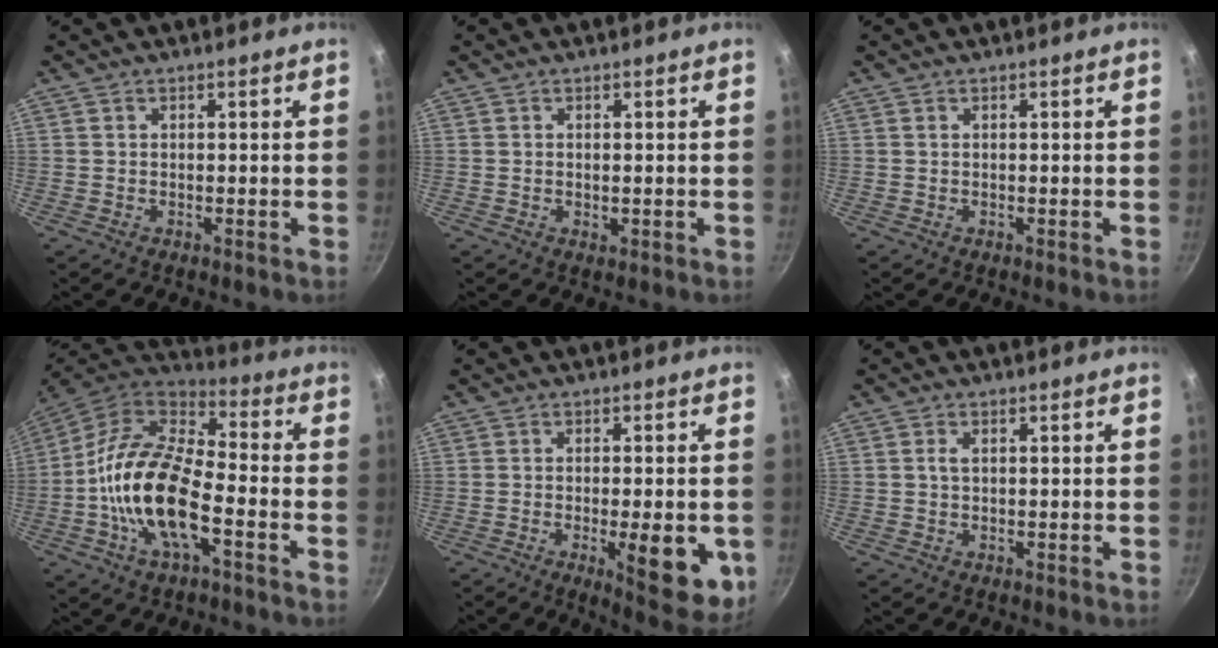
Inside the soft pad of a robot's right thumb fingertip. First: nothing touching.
{"total": 0.8, "force": [0.0, 0.5, 0.6], "torque": [-0.008, -0.001, 0.001]}
{"total": 0.0}
{"total": 19.0, "force": [-5.1, 8.6, 16.2], "torque": [-0.300, 0.039, -0.113]}
{"total": 12.3, "force": [-3.1, 4.0, 11.2], "torque": [-0.123, -0.002, -0.034]}
{"total": 1.5, "force": [0.2, 0.9, 1.2], "torque": [-0.021, 0.005, 0.004]}